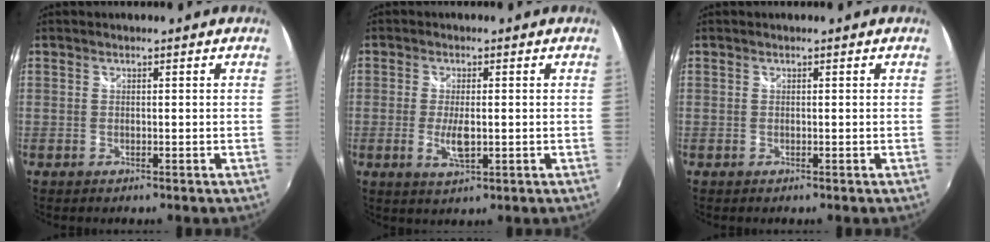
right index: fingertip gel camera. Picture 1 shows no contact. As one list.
[{"total": 4.6, "force": [-0.9, 1.6, 4.2], "torque": [-0.084, -0.009, -0.014]}, {"total": 0.0}]